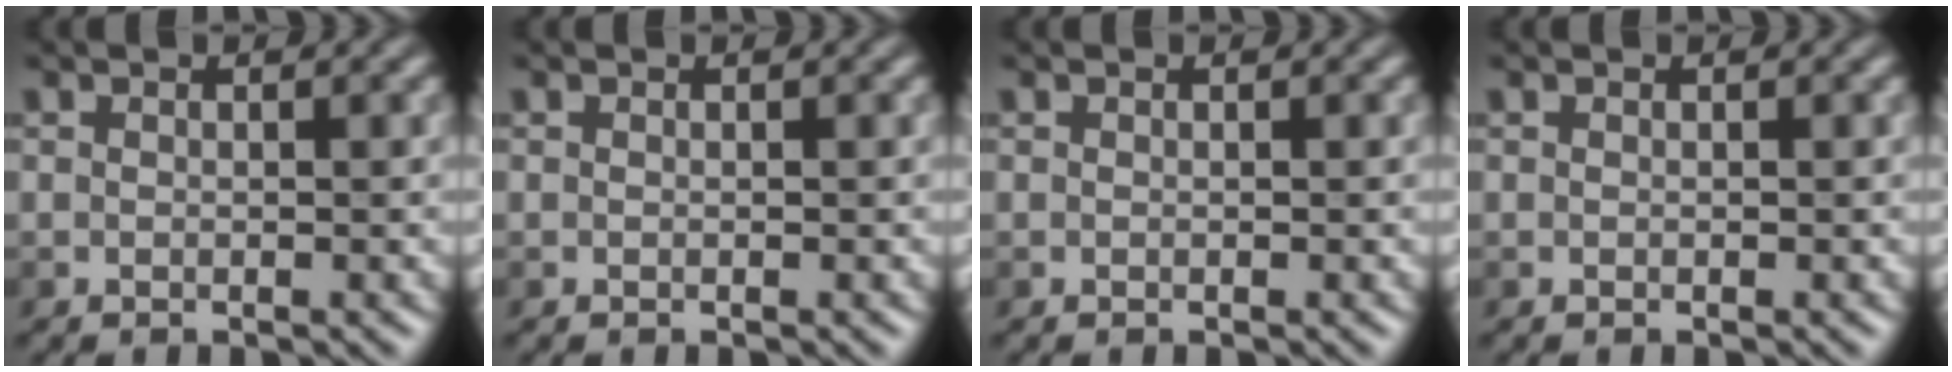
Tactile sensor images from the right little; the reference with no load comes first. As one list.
[{"total": 0.0}, {"total": 0.0}, {"total": 0.0}]